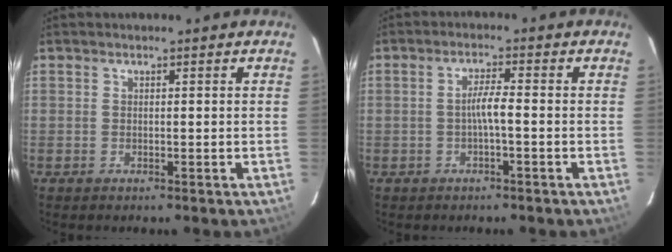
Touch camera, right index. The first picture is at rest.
{"total": 2.8, "force": [-0.9, -0.1, 2.7], "torque": [-0.052, 0.005, -0.016]}